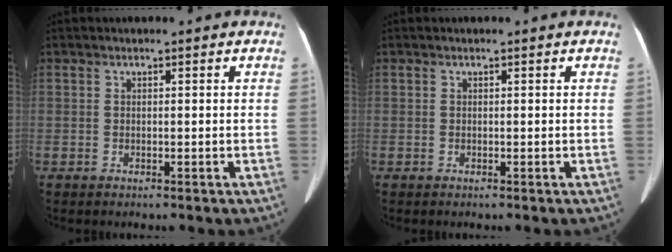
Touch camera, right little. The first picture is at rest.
{"total": 0.0}